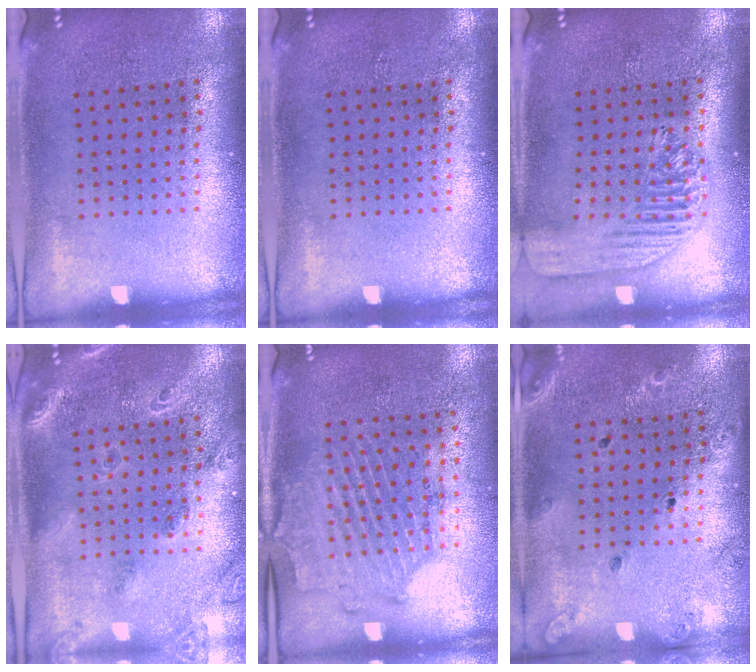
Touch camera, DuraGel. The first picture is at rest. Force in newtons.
{"total": 0.0}
{"total": 1.8, "press": 1.6, "slide": 0.8}
{"total": 1.8, "press": 1.6, "slide": 0.8}
{"total": 1.7, "press": 1.4, "slide": 0.9}
{"total": 1.4, "press": 1.4, "slide": 0.2}